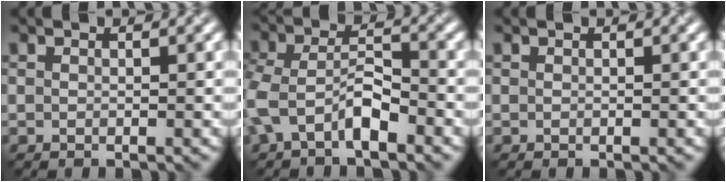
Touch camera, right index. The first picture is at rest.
{"total": 3.9, "force": [-1.9, 1.8, 2.9], "torque": [-0.063, 0.014, -0.043]}
{"total": 0.0}